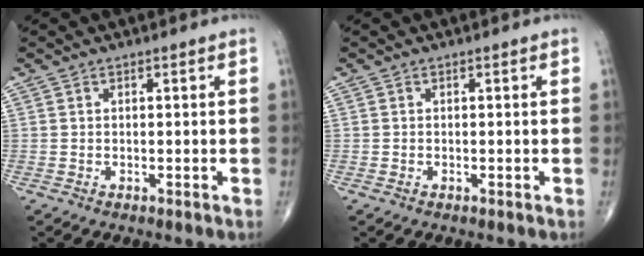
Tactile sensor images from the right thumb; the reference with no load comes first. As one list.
[{"total": 0.0}]